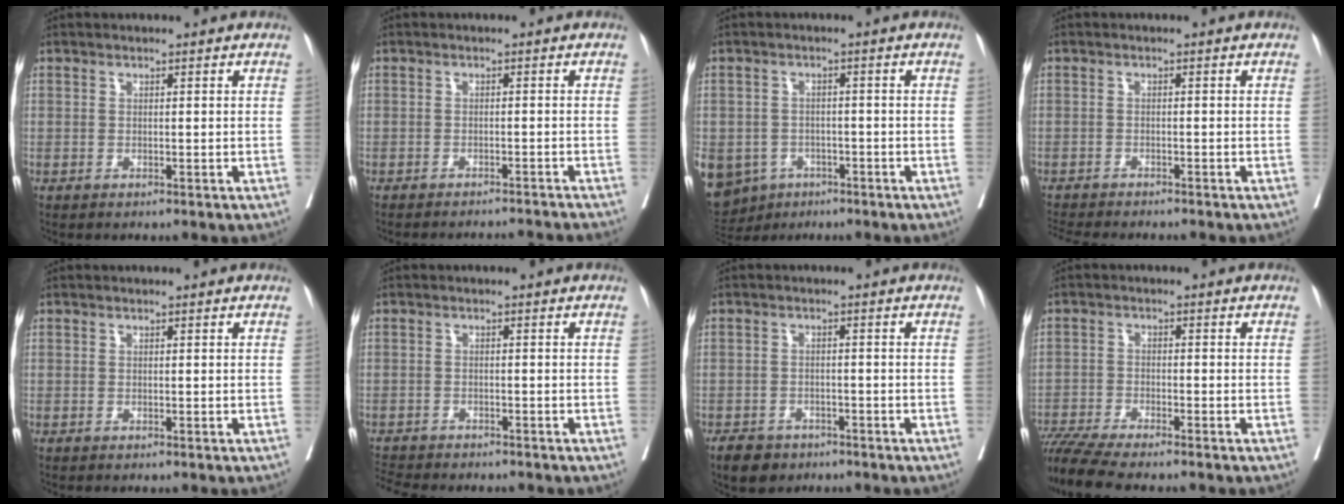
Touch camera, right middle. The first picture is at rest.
{"total": 8.5, "force": [-8.3, -0.5, 1.8], "torque": [-0.013, -0.003, -0.096]}
{"total": 12.8, "force": [-6.6, 10.3, 4.0], "torque": [-0.123, -0.003, -0.088]}
{"total": 8.4, "force": [-7.7, 1.0, 3.3], "torque": [-0.043, -0.010, -0.112]}
{"total": 0.0}
{"total": 6.1, "force": [-5.7, 1.1, 1.7], "torque": [-0.026, -0.006, -0.088]}
{"total": 4.4, "force": [-3.2, 2.7, 1.2], "torque": [-0.023, 0.002, -0.050]}
{"total": 8.2, "force": [-7.3, -0.1, 3.7], "torque": [-0.062, -0.016, -0.125]}